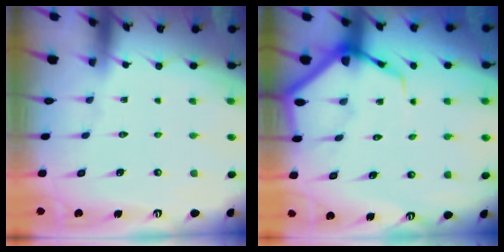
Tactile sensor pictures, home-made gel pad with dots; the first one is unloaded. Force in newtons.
{"total": 7.5, "press": 7.5, "slide": 0.7}